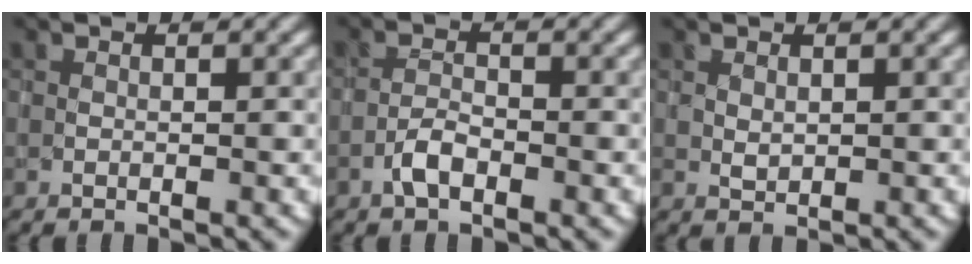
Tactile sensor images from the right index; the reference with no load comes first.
{"total": 2.1, "force": [-1.2, 0.8, 1.5], "torque": [-0.029, 0.004, -0.027]}
{"total": 0.9, "force": [0.3, 0.6, 0.7], "torque": [-0.018, -0.005, 0.011]}